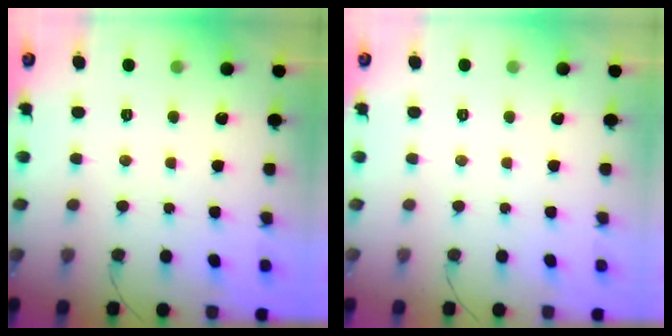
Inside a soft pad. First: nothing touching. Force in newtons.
{"total": 0.0}